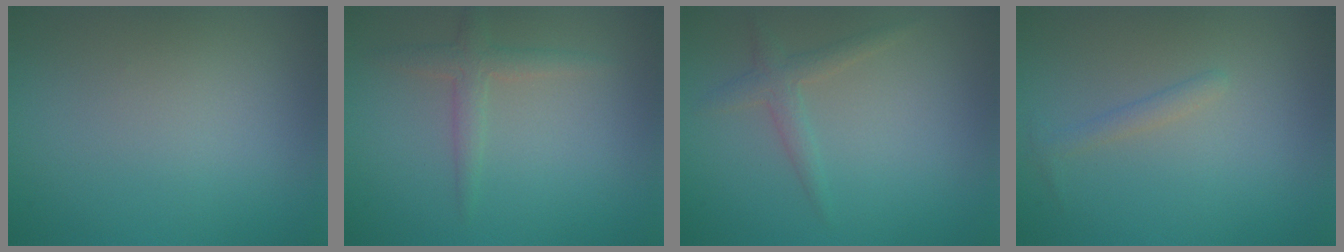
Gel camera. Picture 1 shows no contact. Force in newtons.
{"total": 1.9, "press": 1.9, "slide": 0.1}
{"total": 1.8, "press": 1.8, "slide": 0.1}
{"total": 1.0, "press": 1.0, "slide": 0.0}